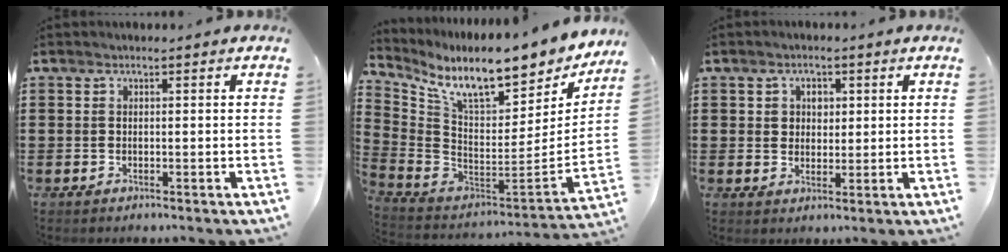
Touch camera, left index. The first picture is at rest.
{"total": 11.0, "force": [8.4, 1.2, 7.0], "torque": [-0.153, -0.075, 0.137]}
{"total": 2.5, "force": [0.9, 2.3, 0.5], "torque": [-0.013, 0.006, 0.012]}